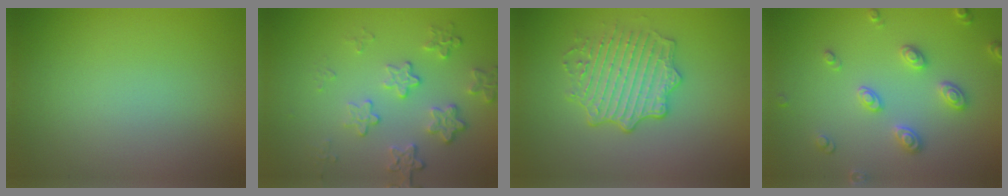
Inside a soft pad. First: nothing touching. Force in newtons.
{"total": 4.0, "press": 3.1, "slide": 2.5}
{"total": 4.2, "press": 3.8, "slide": 1.7}
{"total": 2.8, "press": 2.7, "slide": 0.8}